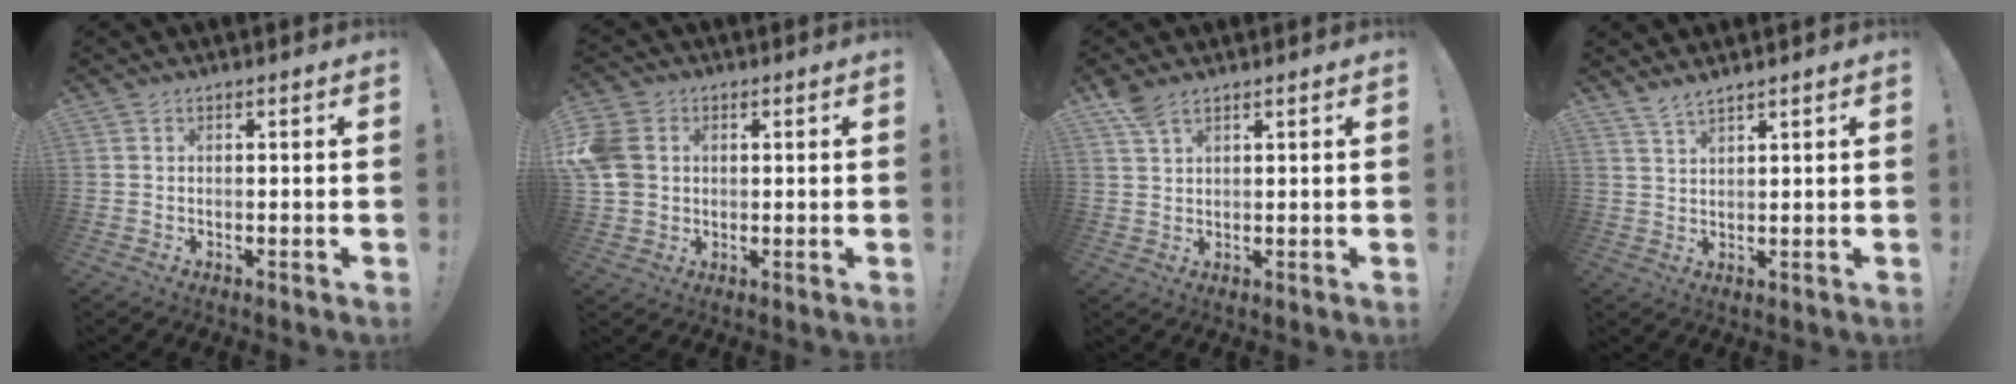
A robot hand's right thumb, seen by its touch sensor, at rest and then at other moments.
{"total": 10.1, "force": [1.5, 8.4, 5.3], "torque": [-0.112, 0.005, 0.035]}
{"total": 4.7, "force": [3.6, 1.8, 2.5], "torque": [-0.047, -0.012, 0.069]}
{"total": 3.2, "force": [2.9, 0.0, 1.3], "torque": [-0.022, -0.022, 0.052]}